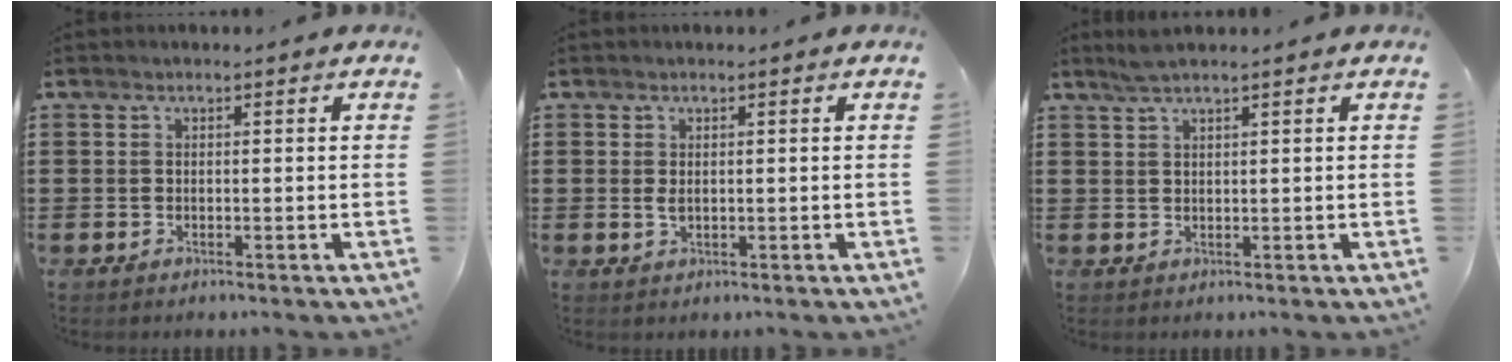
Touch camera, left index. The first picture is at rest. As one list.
[{"total": 1.3, "force": [0.1, 0.6, 1.1], "torque": [-0.031, 0.000, -0.002]}, {"total": 2.1, "force": [1.6, 0.1, 1.4], "torque": [-0.029, 0.001, 0.030]}]